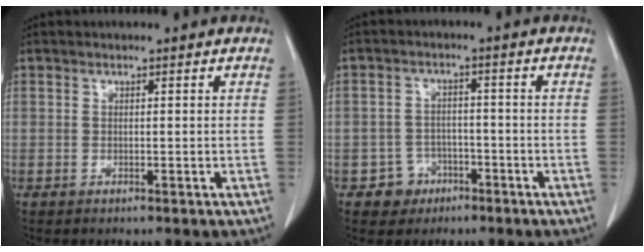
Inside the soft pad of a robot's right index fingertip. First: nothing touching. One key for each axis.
{"total": 4.5, "fx": -2.3, "fy": 3.8, "fz": 0.0, "tx": 0.009, "ty": 0.017, "tz": -0.034}